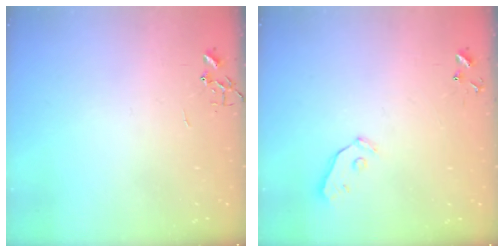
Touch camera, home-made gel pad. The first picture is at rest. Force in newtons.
{"total": 3.7, "press": 3.6, "slide": 0.8}